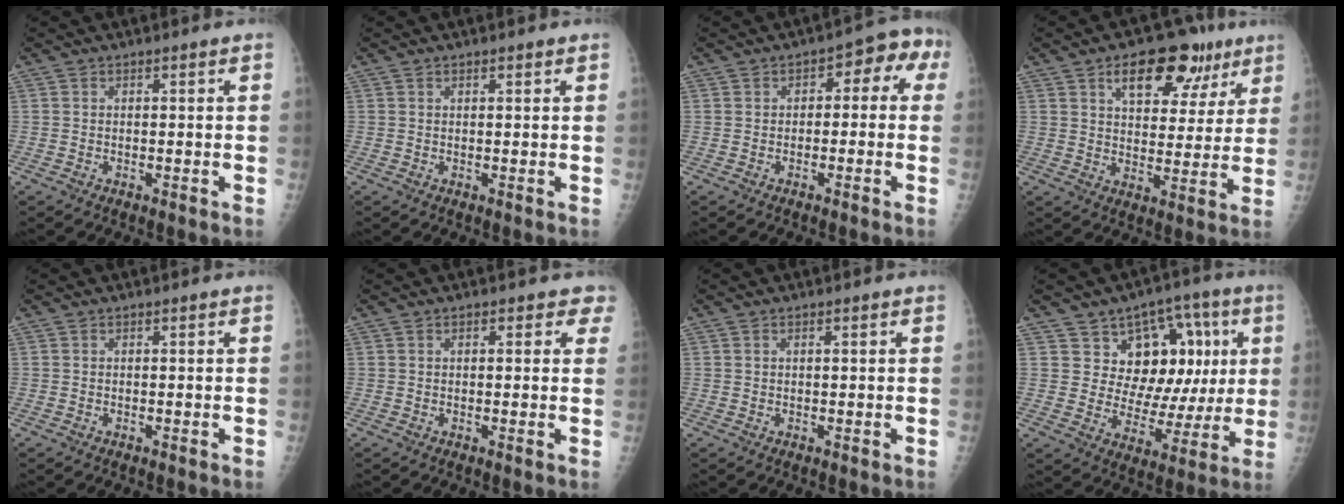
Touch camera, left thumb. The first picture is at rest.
{"total": 0.7, "force": [0.5, 0.3, 0.4], "torque": [-0.005, -0.002, 0.007]}
{"total": 5.8, "force": [-0.2, 4.2, 4.0], "torque": [-0.010, 0.035, -0.014]}
{"total": 15.0, "force": [8.2, 8.0, 9.6], "torque": [-0.084, -0.017, 0.119]}
{"total": 0.0}
{"total": 2.6, "force": [1.6, 1.6, 1.2], "torque": [0.018, -0.002, 0.011]}
{"total": 0.5, "force": [0.2, 0.2, 0.4], "torque": [-0.008, 0.001, 0.006]}
{"total": 16.3, "force": [4.9, 10.9, 11.1], "torque": [-0.095, -0.004, 0.079]}